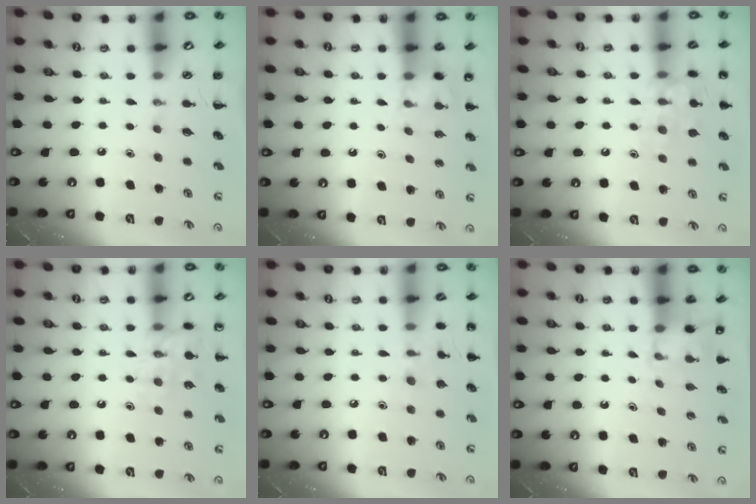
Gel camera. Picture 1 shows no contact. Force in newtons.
{"total": 5.5, "press": 5.2, "slide": 1.8}
{"total": 13.4, "press": 13.4, "slide": 0.9}
{"total": 12.4, "press": 12.3, "slide": 0.8}
{"total": 7.8, "press": 7.6, "slide": 2.0}
{"total": 4.6, "press": 4.5, "slide": 1.2}